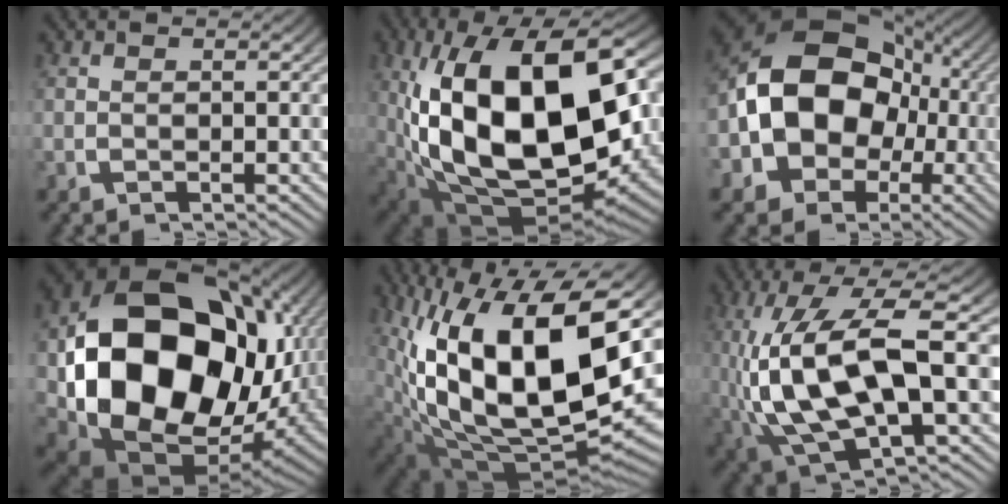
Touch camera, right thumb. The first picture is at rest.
{"total": 25.4, "force": [-1.6, 15.0, 20.4], "torque": [-0.389, -0.070, 0.020]}
{"total": 15.6, "force": [0.2, 12.5, 9.4], "torque": [-0.218, -0.045, 0.012]}
{"total": 28.8, "force": [-1.7, 19.4, 21.3], "torque": [-0.413, -0.083, 0.006]}
{"total": 22.9, "force": [-1.2, 13.7, 18.3], "torque": [-0.358, -0.075, 0.026]}
{"total": 15.1, "force": [-1.2, 8.4, 12.4], "torque": [-0.282, -0.039, 0.005]}